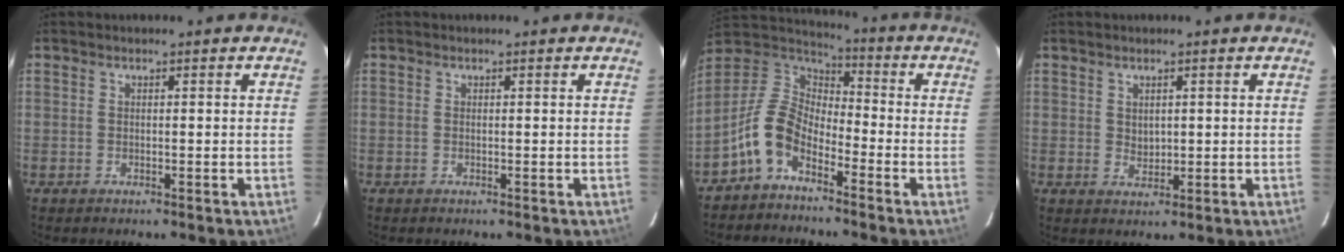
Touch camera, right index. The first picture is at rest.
{"total": 0.0}
{"total": 10.2, "force": [-5.8, 5.6, 6.2], "torque": [-0.129, 0.019, -0.127]}
{"total": 2.1, "force": [0.8, 1.6, 1.1], "torque": [-0.014, 0.003, 0.017]}